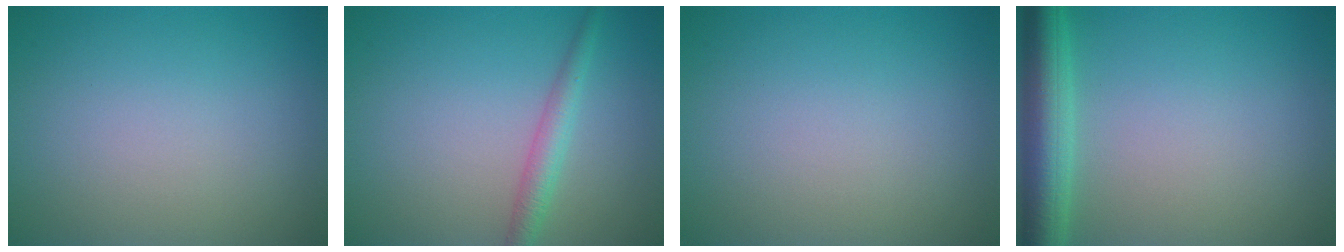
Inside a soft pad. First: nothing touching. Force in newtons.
{"total": 2.3, "press": 2.3, "slide": 0.1}
{"total": 0.0}
{"total": 5.1, "press": 5.1, "slide": 0.2}